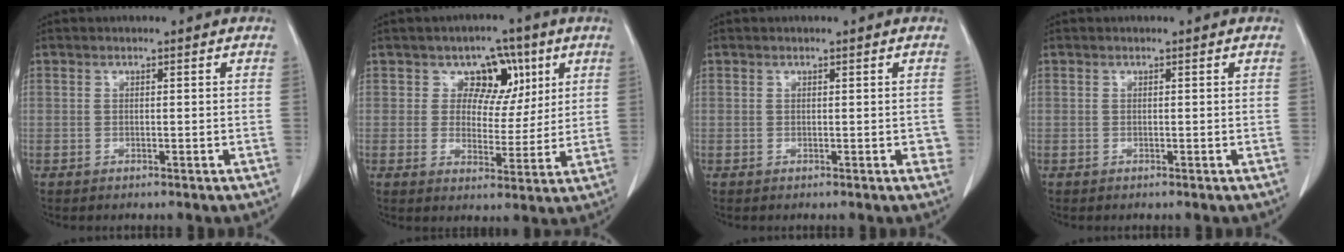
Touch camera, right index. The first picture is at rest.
{"total": 6.7, "force": [3.1, 5.2, 2.8], "torque": [-0.019, 0.009, 0.044]}
{"total": 1.1, "force": [0.1, 0.6, 0.8], "torque": [-0.001, 0.001, 0.002]}
{"total": 0.0}